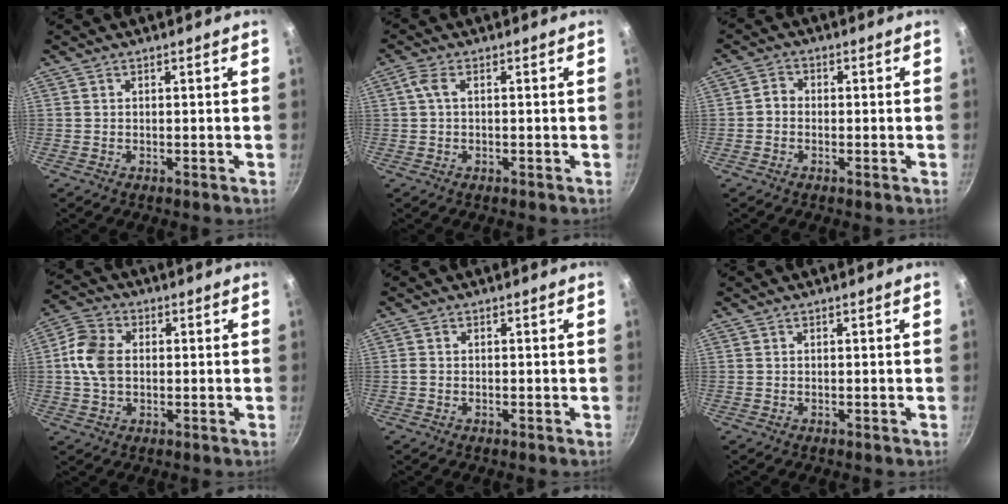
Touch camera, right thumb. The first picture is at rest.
{"total": 2.6, "force": [0.1, 1.2, 2.4], "torque": [-0.058, 0.009, -0.003]}
{"total": 2.4, "force": [-0.5, 2.0, 1.3], "torque": [-0.020, 0.013, -0.016]}
{"total": 8.8, "force": [0.3, 6.3, 6.2], "torque": [-0.111, 0.012, -0.004]}
{"total": 0.9, "force": [-0.4, 0.6, 0.6], "torque": [-0.017, 0.004, -0.010]}
{"total": 0.0}